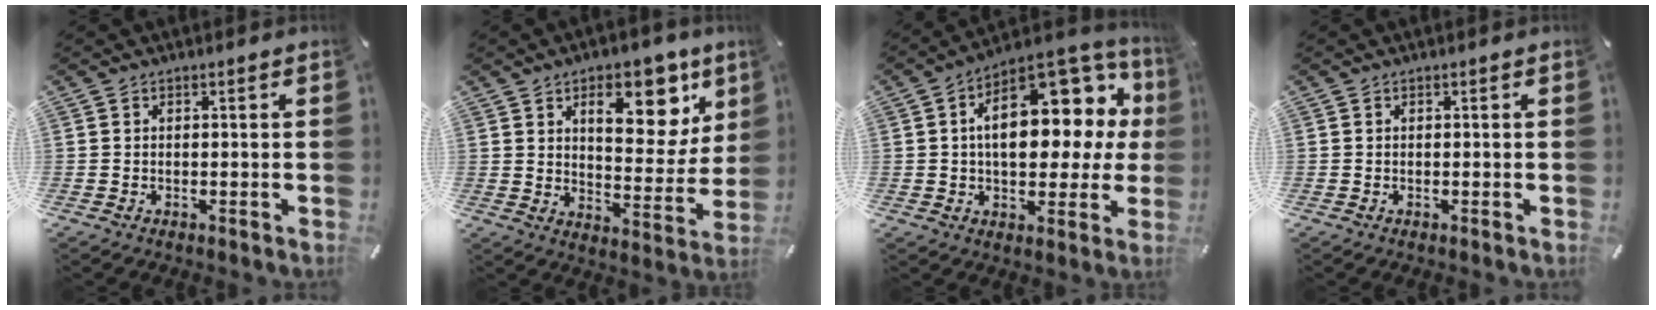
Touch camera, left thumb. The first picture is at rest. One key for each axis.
{"total": 14.9, "fx": 7.6, "fy": 8.4, "fz": 9.6, "tx": -0.115, "ty": -0.042, "tz": 0.125}
{"total": 19.4, "fx": 5.5, "fy": 11.2, "fz": 14.9, "tx": -0.201, "ty": -0.040, "tz": 0.090}
{"total": 0.0}